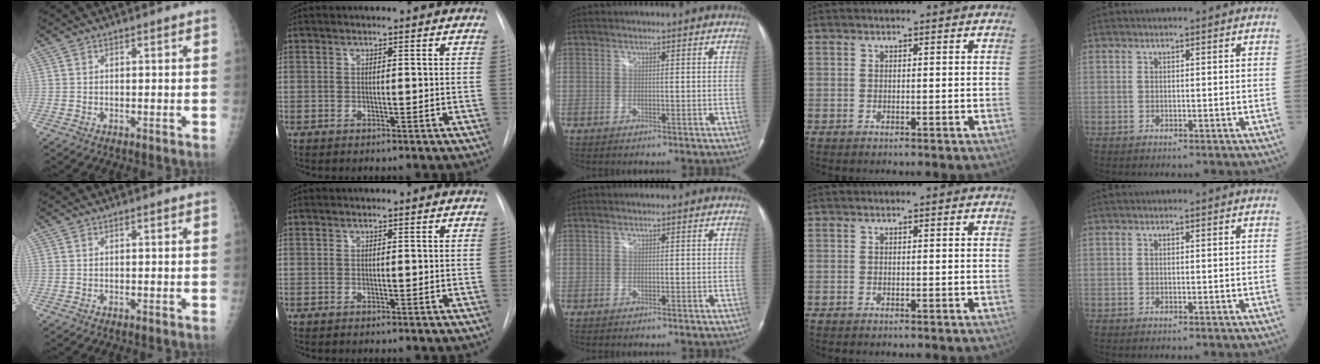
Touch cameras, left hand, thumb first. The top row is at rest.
{}